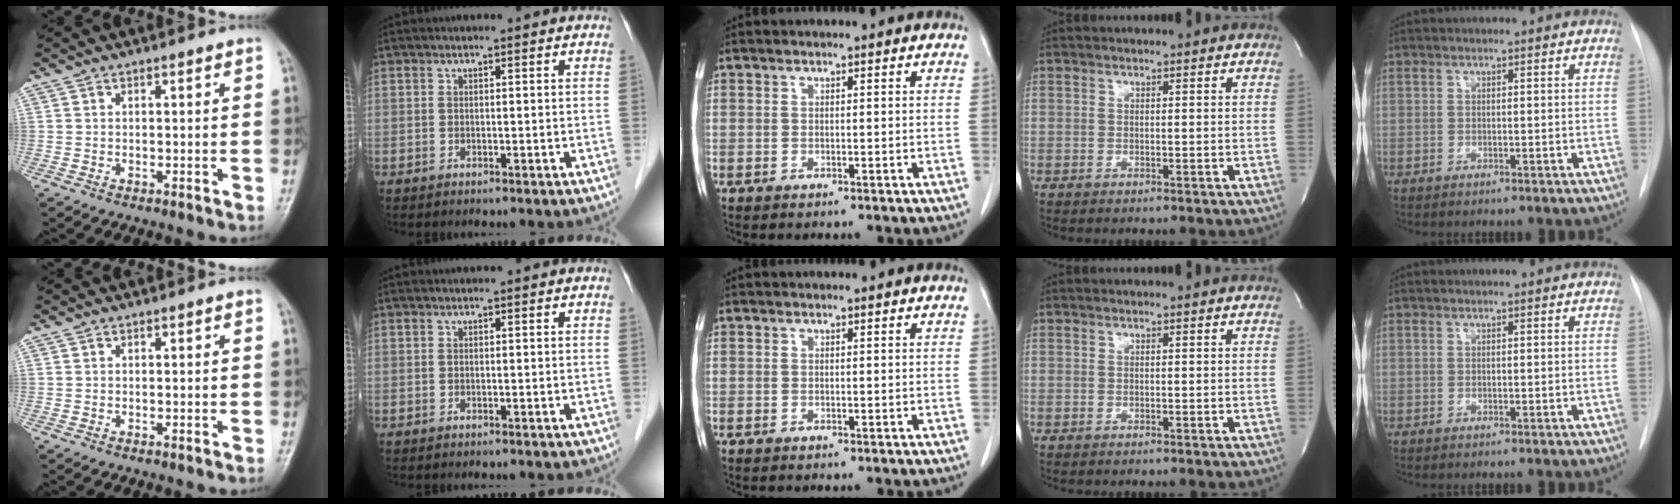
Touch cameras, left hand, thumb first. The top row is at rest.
{}